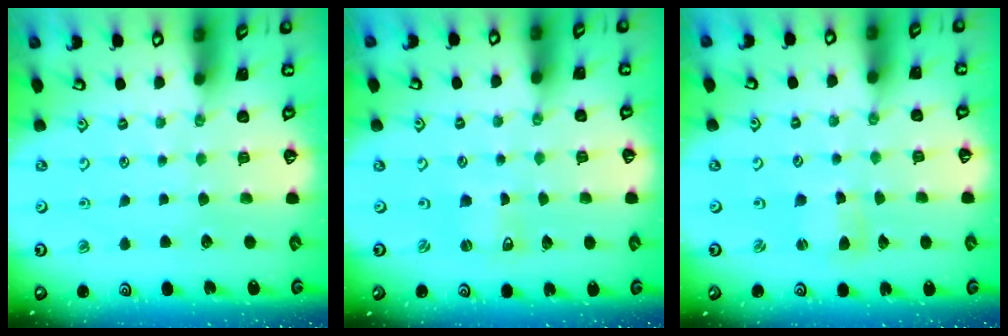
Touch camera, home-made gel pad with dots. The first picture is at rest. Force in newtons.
{"total": 1.2, "press": 1.2, "slide": 0.1}
{"total": 2.1, "press": 2.1, "slide": 0.2}